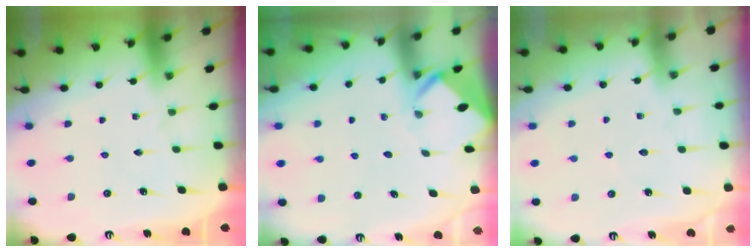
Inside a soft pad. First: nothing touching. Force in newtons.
{"total": 3.6, "press": 3.6, "slide": 0.3}
{"total": 4.0, "press": 3.9, "slide": 0.6}